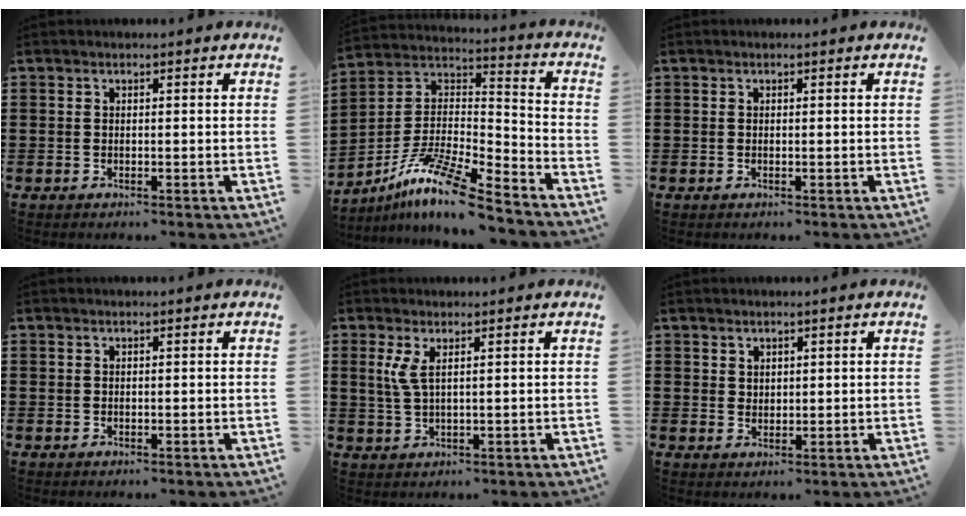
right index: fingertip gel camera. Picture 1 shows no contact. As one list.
[{"total": 11.5, "force": [-9.1, 0.8, 7.0], "torque": [-0.140, 0.003, -0.183]}, {"total": 0.0}, {"total": 0.0}, {"total": 3.1, "force": [1.3, 0.7, 2.8], "torque": [-0.074, -0.004, 0.017]}, {"total": 1.8, "force": [1.4, 1.1, 0.2], "torque": [-0.007, 0.004, 0.027]}]